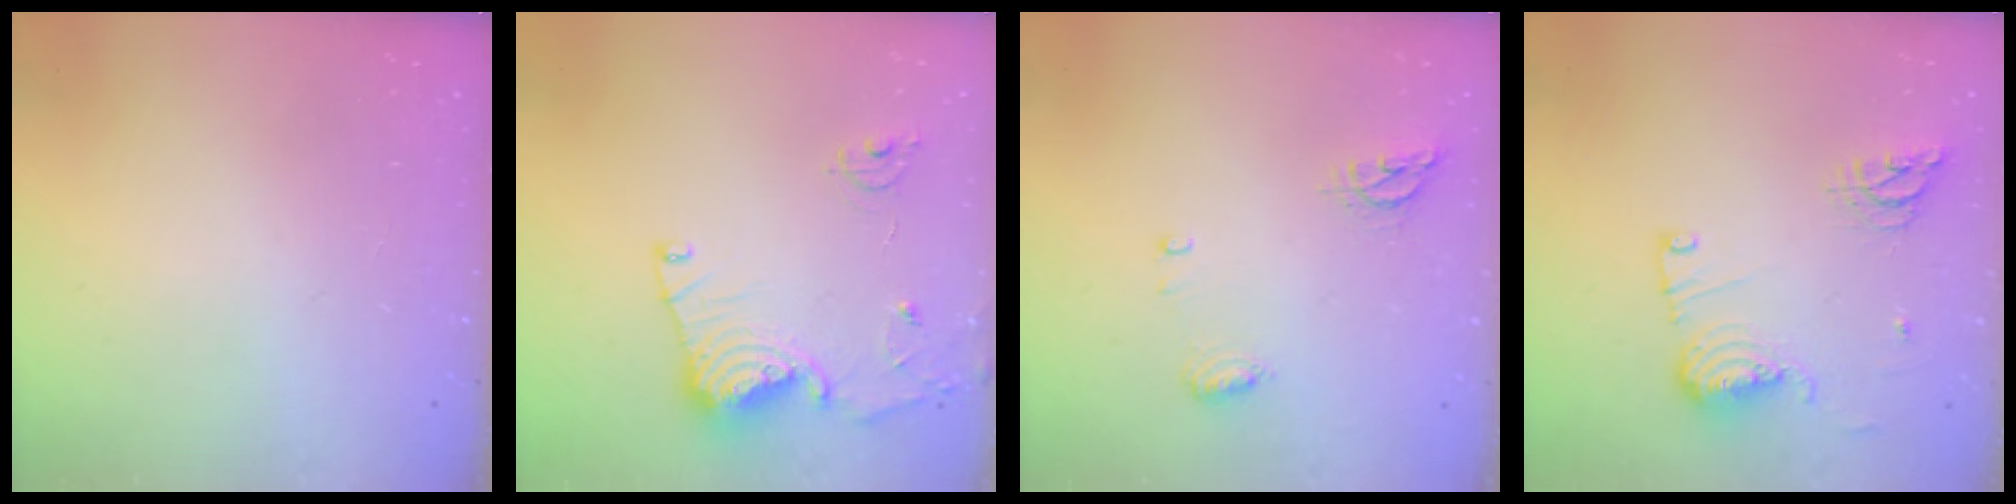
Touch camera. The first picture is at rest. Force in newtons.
{"total": 13.4, "press": 13.4, "slide": 1.5}
{"total": 8.4, "press": 6.9, "slide": 4.9}
{"total": 12.4, "press": 12.2, "slide": 2.3}